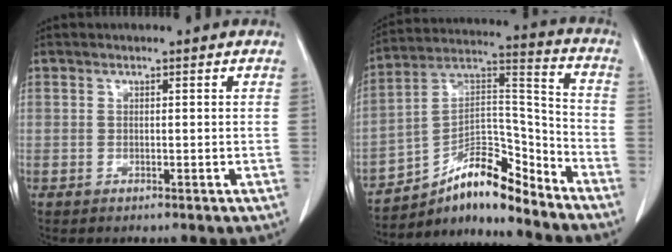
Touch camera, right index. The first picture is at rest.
{"total": 16.2, "force": [-12.3, 3.9, 9.7], "torque": [-0.159, 0.051, -0.210]}